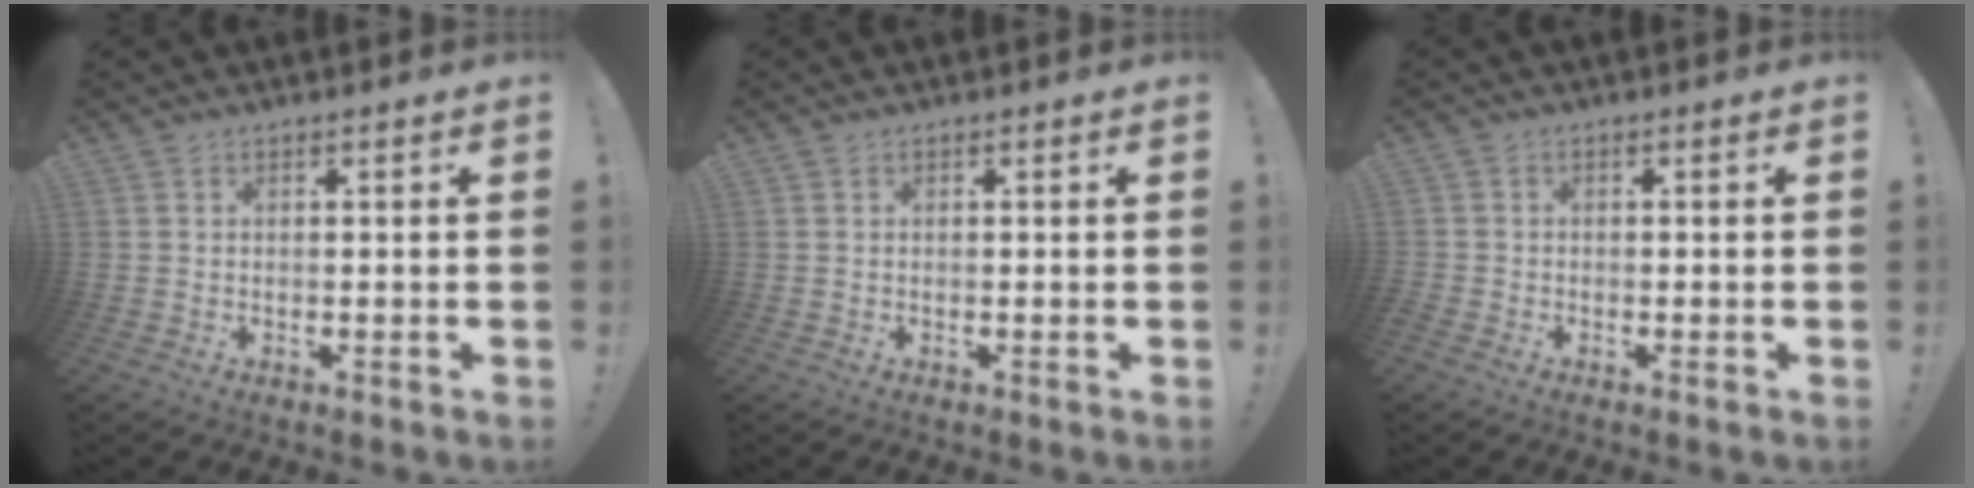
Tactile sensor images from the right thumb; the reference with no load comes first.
{"total": 0.0}
{"total": 1.1, "force": [-0.9, 0.6, 0.2], "torque": [-0.002, 0.003, -0.016]}